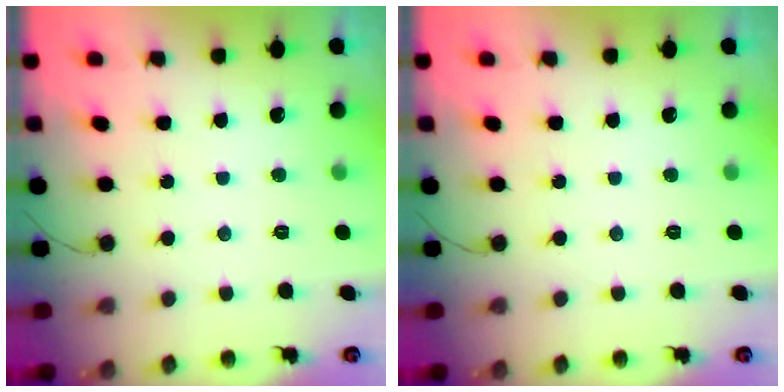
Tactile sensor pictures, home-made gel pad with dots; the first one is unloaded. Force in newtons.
{"total": 0.0}